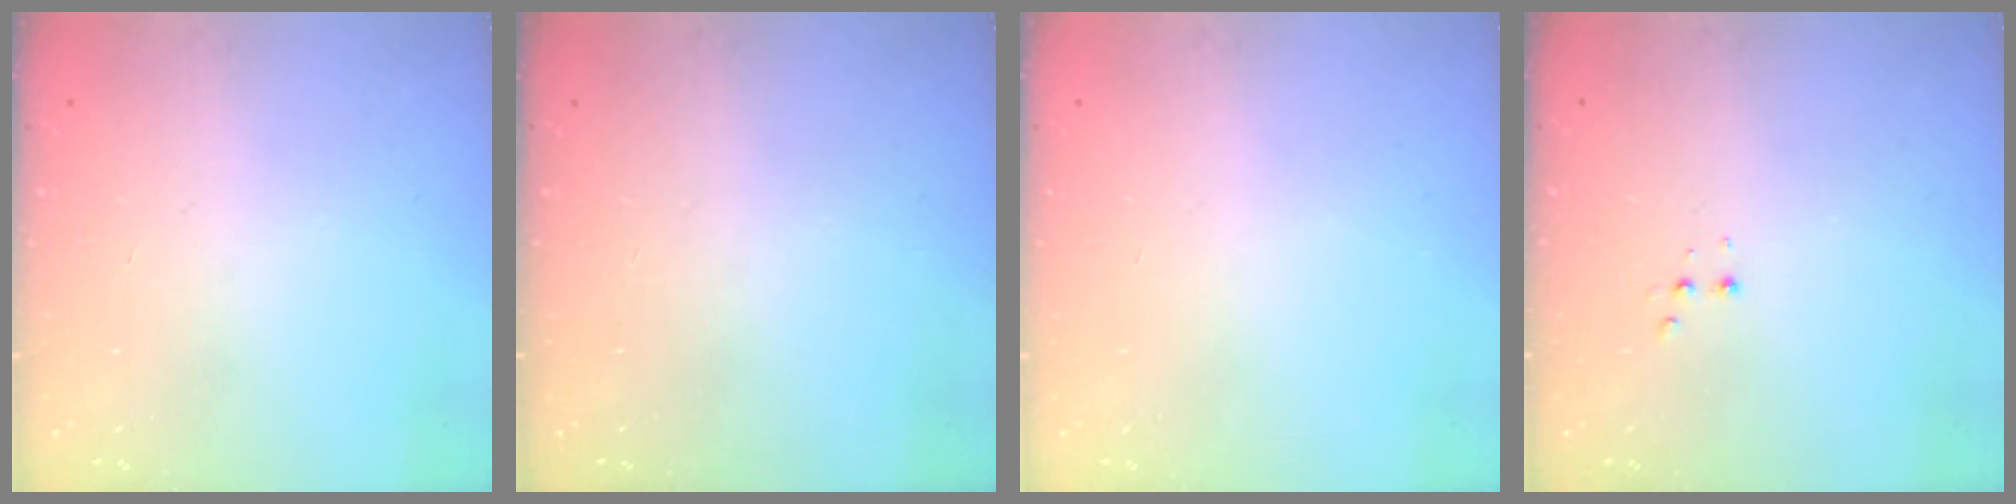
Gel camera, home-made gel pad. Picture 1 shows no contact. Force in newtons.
{"total": 0.0}
{"total": 0.0}
{"total": 2.4, "press": 2.2, "slide": 0.9}